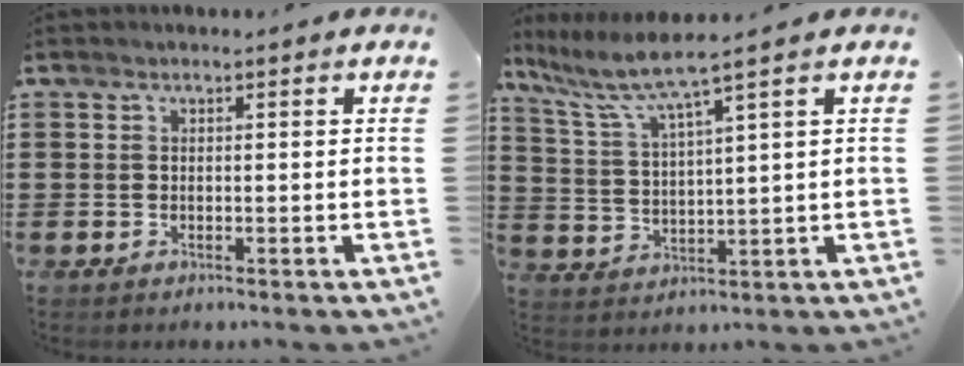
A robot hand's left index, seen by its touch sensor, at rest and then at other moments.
{"total": 6.0, "force": [4.3, -0.2, 4.2], "torque": [-0.108, -0.029, 0.065]}